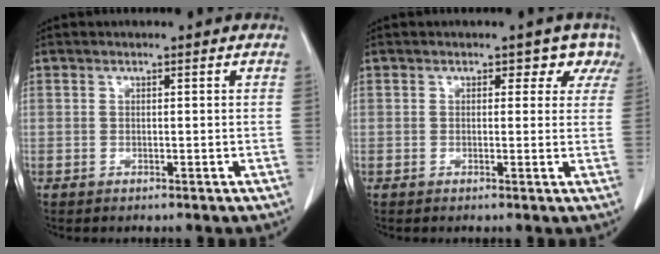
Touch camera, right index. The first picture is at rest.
{"total": 3.4, "force": [2.3, 2.5, 0.7], "torque": [0.015, -0.003, 0.003]}